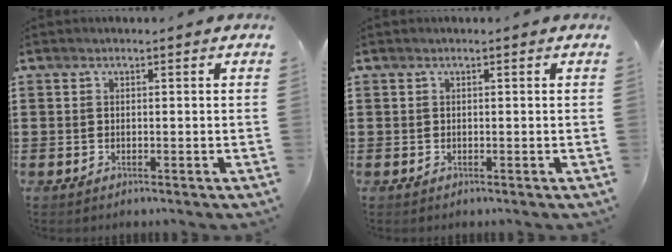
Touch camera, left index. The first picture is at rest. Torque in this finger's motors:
{"motor_torque": [0.00, 0.00, 0.00, 0.00]}